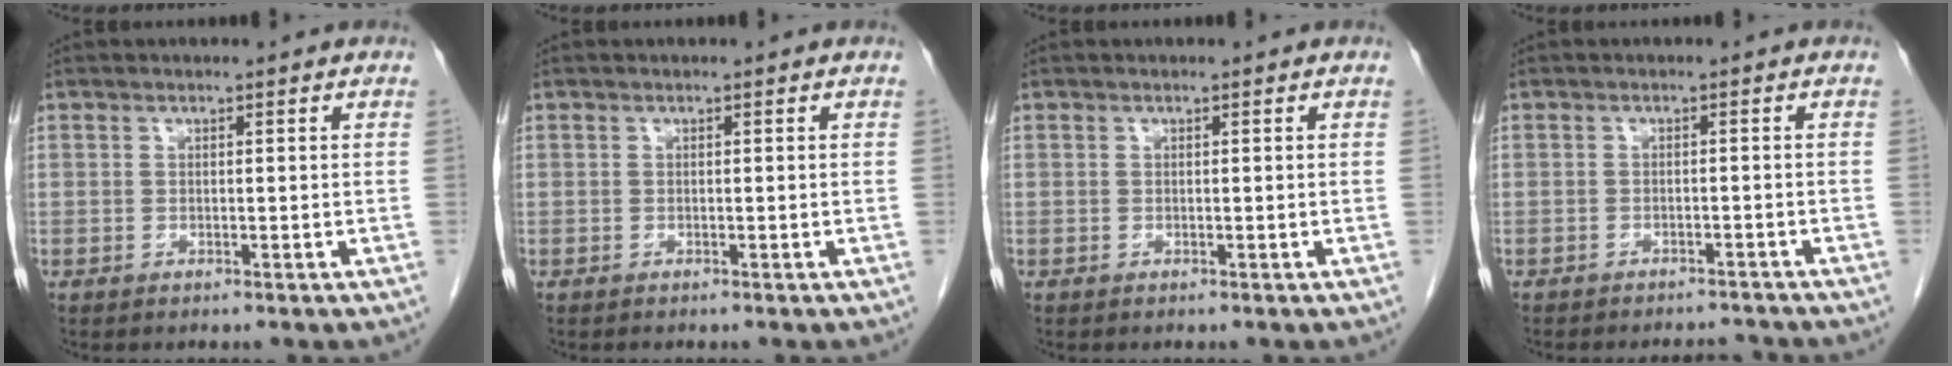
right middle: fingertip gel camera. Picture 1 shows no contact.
{"total": 0.0}
{"total": 0.0}
{"total": 5.2, "force": [-5.0, 1.1, 0.9], "torque": [-0.008, -0.002, -0.065]}